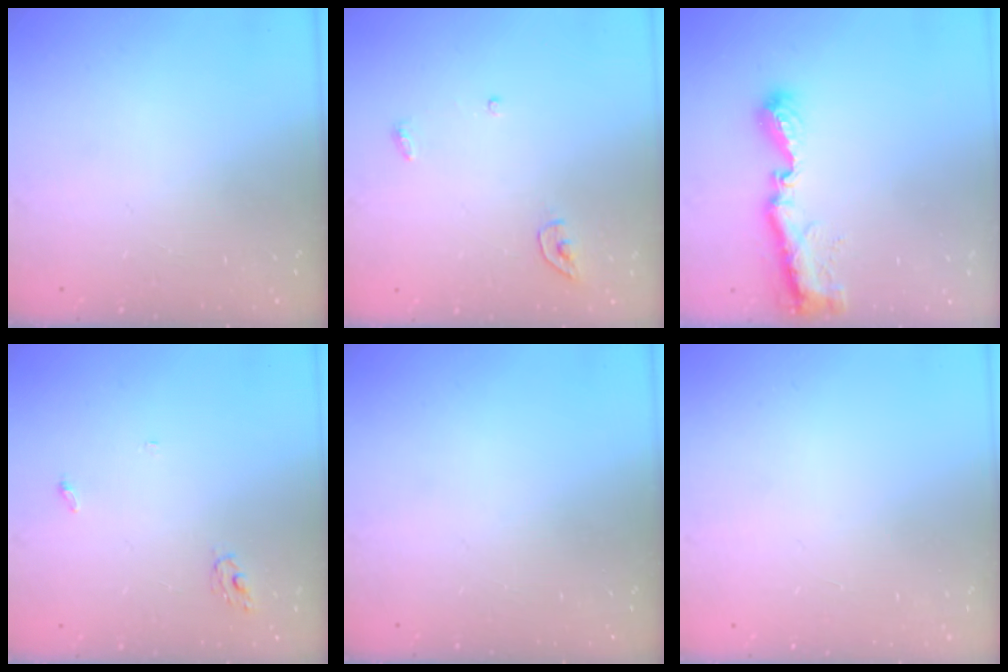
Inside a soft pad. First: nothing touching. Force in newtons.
{"total": 3.7, "press": 3.7, "slide": 0.3}
{"total": 9.2, "press": 9.2, "slide": 0.4}
{"total": 2.8, "press": 2.8, "slide": 0.2}
{"total": 0.0}
{"total": 0.9, "press": 0.9, "slide": 0.0}